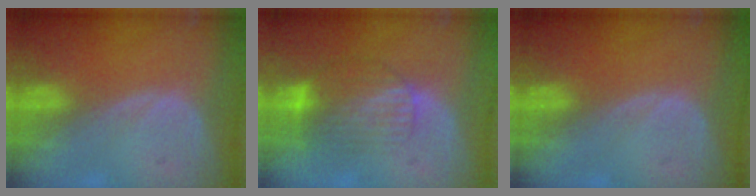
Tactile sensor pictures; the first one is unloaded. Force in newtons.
{"total": 8.5, "press": 7.2, "slide": 4.5}
{"total": 0.0}